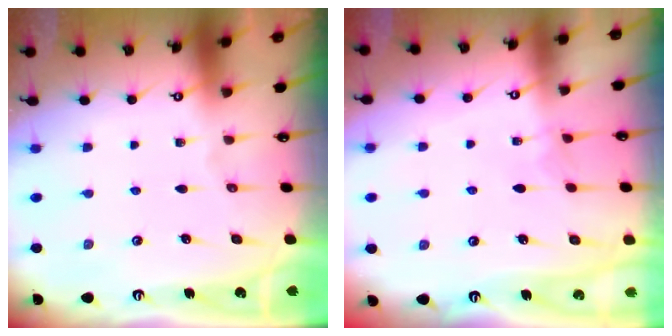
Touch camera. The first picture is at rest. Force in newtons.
{"total": 2.3, "press": 2.3, "slide": 0.3}